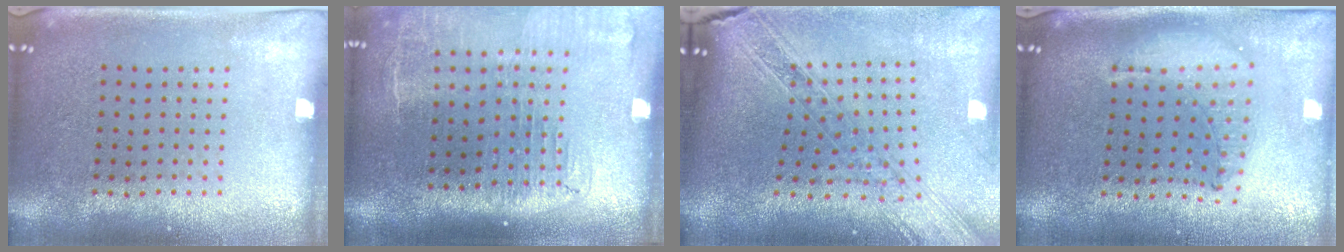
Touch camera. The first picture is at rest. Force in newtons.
{"total": 2.2, "press": 1.8, "slide": 1.3}
{"total": 2.3, "press": 1.9, "slide": 1.2}
{"total": 1.3, "press": 1.2, "slide": 0.4}